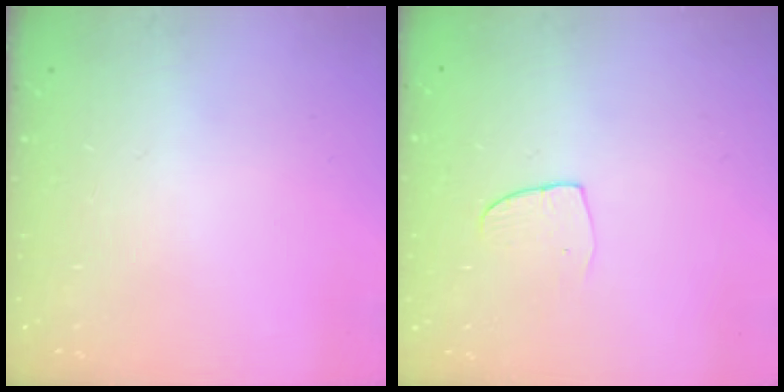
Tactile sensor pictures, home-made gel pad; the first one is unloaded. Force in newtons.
{"total": 4.2, "press": 4.2, "slide": 0.3}